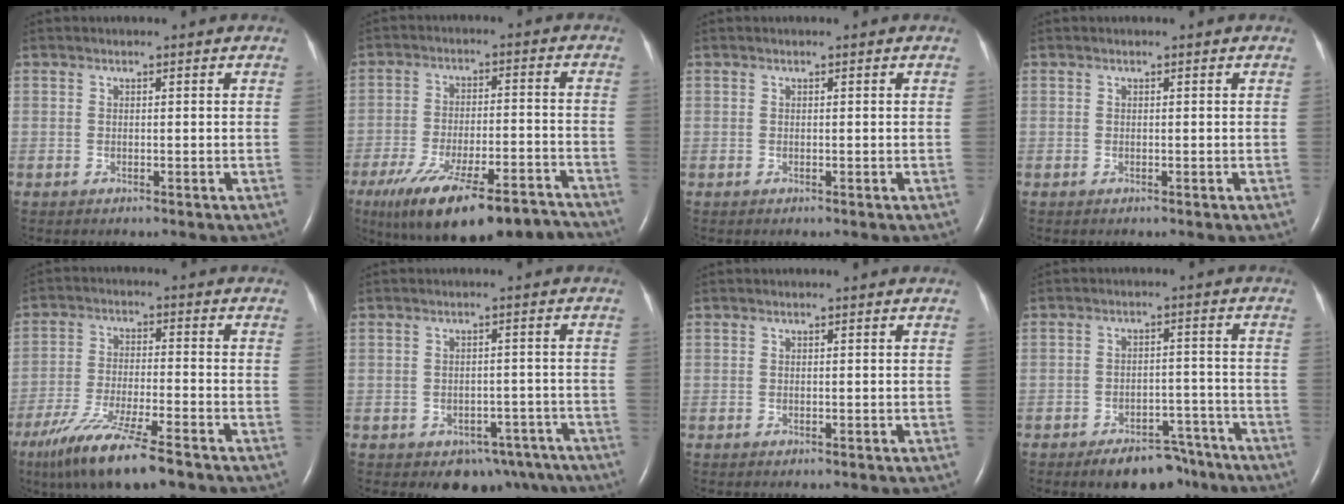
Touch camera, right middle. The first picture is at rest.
{"total": 19.5, "force": [-14.9, 4.5, 11.8], "torque": [-0.172, -0.004, -0.226]}
{"total": 0.0}
{"total": 0.0}
{"total": 12.6, "force": [-8.8, 1.1, 8.9], "torque": [-0.170, -0.038, -0.153]}
{"total": 7.6, "force": [-5.5, 4.8, 2.4], "torque": [-0.012, 0.021, -0.066]}
{"total": 0.0}
{"total": 8.4, "force": [-6.7, 3.8, 3.4], "torque": [-0.036, 0.014, -0.096]}